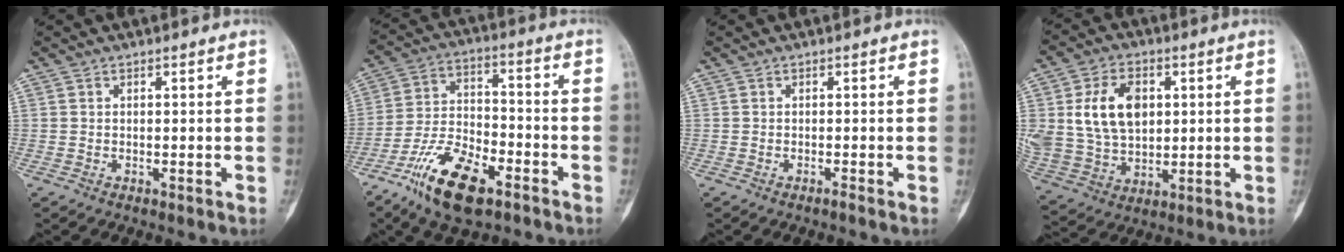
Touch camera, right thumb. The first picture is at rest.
{"total": 15.1, "force": [-8.9, 6.4, 10.3], "torque": [-0.184, 0.044, -0.166]}
{"total": 0.5, "force": [-0.5, -0.1, 0.3], "torque": [-0.007, 0.002, -0.009]}
{"total": 14.7, "force": [3.3, 10.2, 10.1], "torque": [-0.168, -0.004, 0.071]}